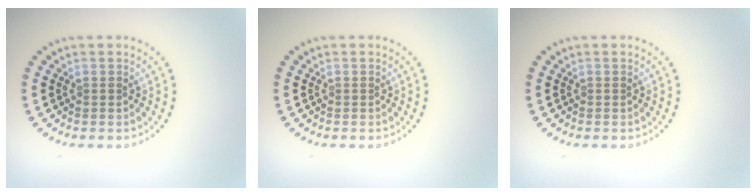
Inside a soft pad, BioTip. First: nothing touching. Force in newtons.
{"total": 0.0}
{"total": 0.0}